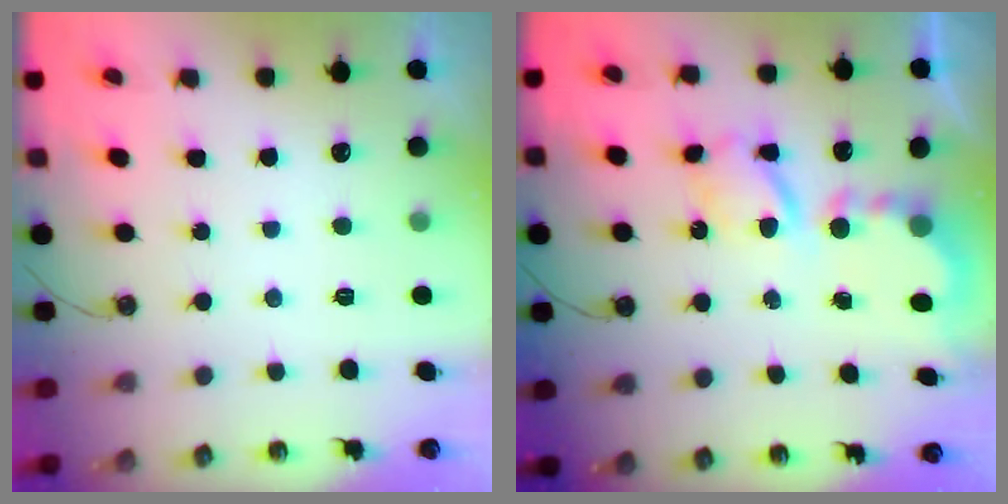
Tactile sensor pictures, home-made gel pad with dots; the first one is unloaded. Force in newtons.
{"total": 7.6, "press": 7.6, "slide": 0.3}